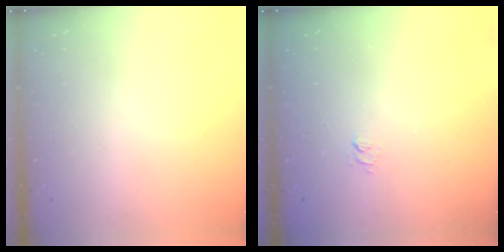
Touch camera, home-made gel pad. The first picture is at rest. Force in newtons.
{"total": 1.9, "press": 1.5, "slide": 1.3}